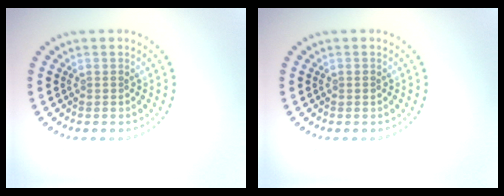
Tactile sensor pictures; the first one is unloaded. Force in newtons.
{"total": 0.6, "press": 0.6, "slide": 0.0}